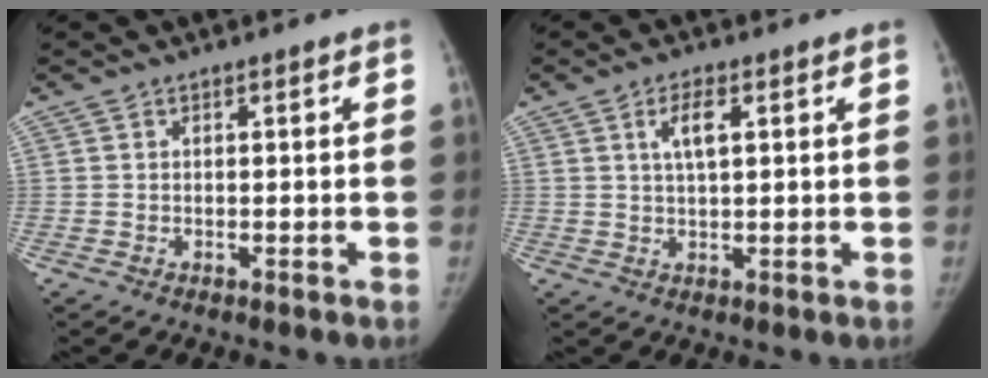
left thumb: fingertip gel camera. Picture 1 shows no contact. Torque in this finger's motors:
{"motor_torque": [1.47, 0.75, 0.46, -0.66, 0.16]}